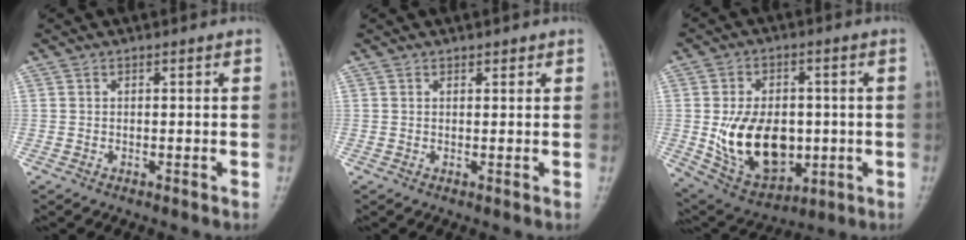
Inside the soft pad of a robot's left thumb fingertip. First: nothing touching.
{"total": 1.0, "force": [0.7, 0.5, 0.4], "torque": [0.003, -0.003, 0.008]}
{"total": 16.5, "force": [-1.7, 11.0, 12.2], "torque": [-0.168, -0.007, -0.003]}